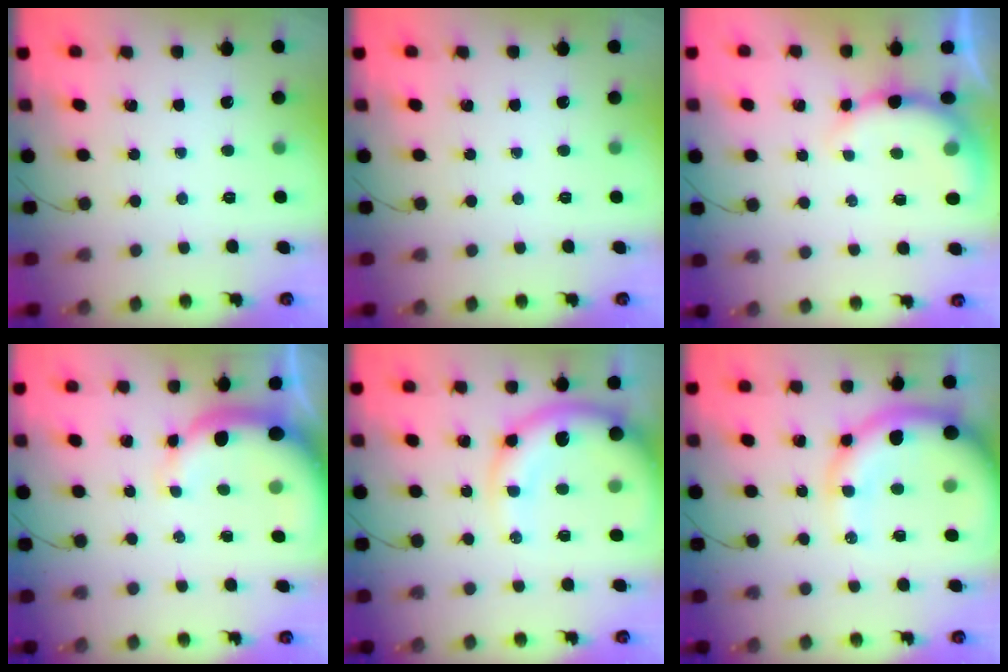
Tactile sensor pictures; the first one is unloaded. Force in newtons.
{"total": 0.0}
{"total": 8.5, "press": 8.3, "slide": 1.5}
{"total": 7.7, "press": 7.5, "slide": 1.9}
{"total": 13.4, "press": 13.1, "slide": 3.0}
{"total": 15.7, "press": 15.1, "slide": 4.4}